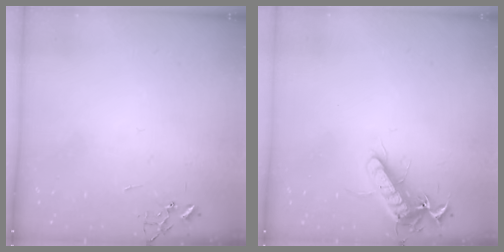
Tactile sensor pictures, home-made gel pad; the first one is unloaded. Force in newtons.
{"total": 12.2, "press": 12.1, "slide": 1.1}